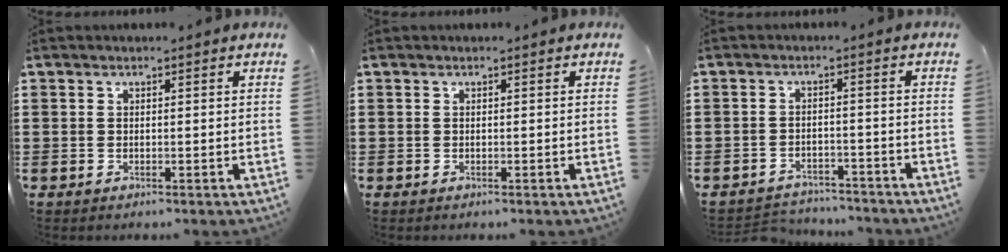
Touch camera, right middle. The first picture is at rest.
{"total": 0.0}
{"total": 2.9, "force": [-2.8, 0.5, -0.1], "torque": [-0.008, 0.000, -0.061]}